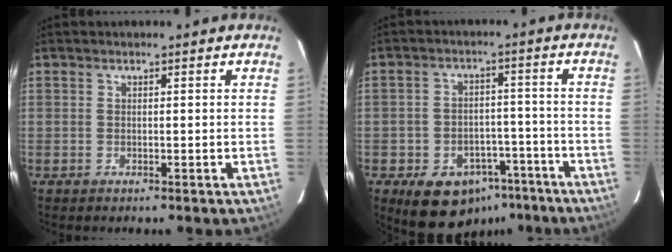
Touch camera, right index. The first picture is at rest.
{"total": 12.2, "force": [-7.6, 8.3, 4.6], "torque": [-0.094, 0.030, -0.076]}